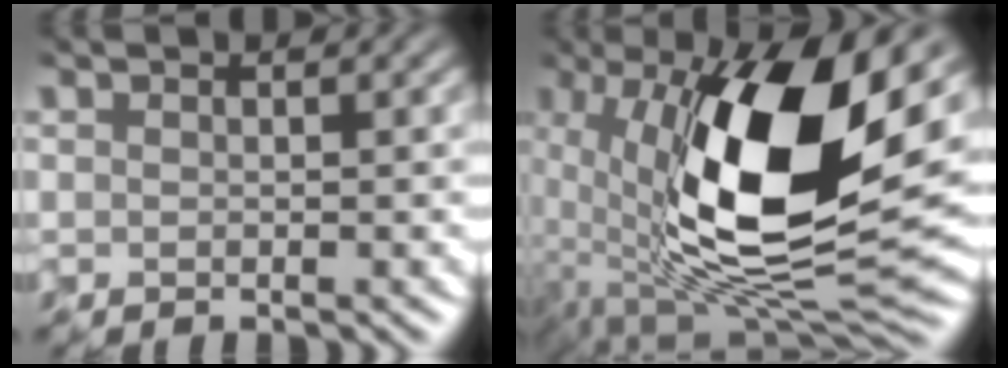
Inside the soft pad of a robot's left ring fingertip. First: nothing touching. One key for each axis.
{"total": 14.5, "fx": 1.0, "fy": 5.8, "fz": 13.3, "tx": -0.247, "ty": -0.026, "tz": 0.028}